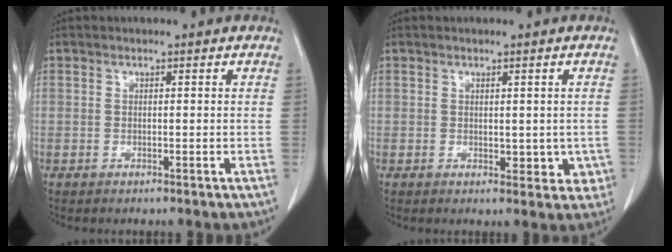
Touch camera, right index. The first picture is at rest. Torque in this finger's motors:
{"motor_torque": [0.03, 0.10, 0.02, 0.00]}